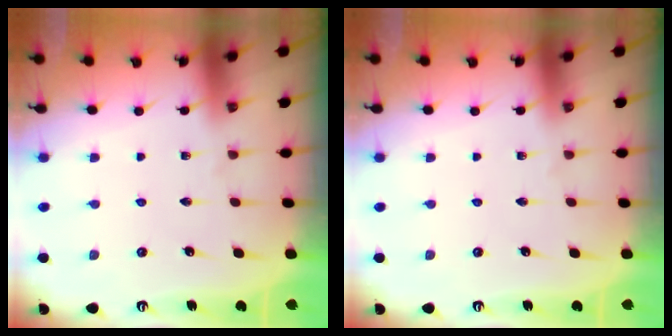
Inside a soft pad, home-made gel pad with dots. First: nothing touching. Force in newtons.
{"total": 0.0}